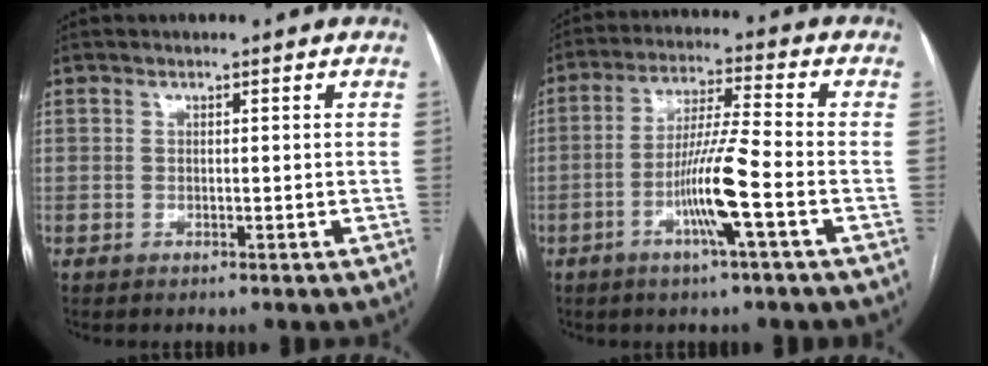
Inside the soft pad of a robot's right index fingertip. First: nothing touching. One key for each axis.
{"total": 9.6, "fx": -3.4, "fy": -0.5, "fz": 9.0, "tx": -0.174, "ty": -0.003, "tz": -0.067}